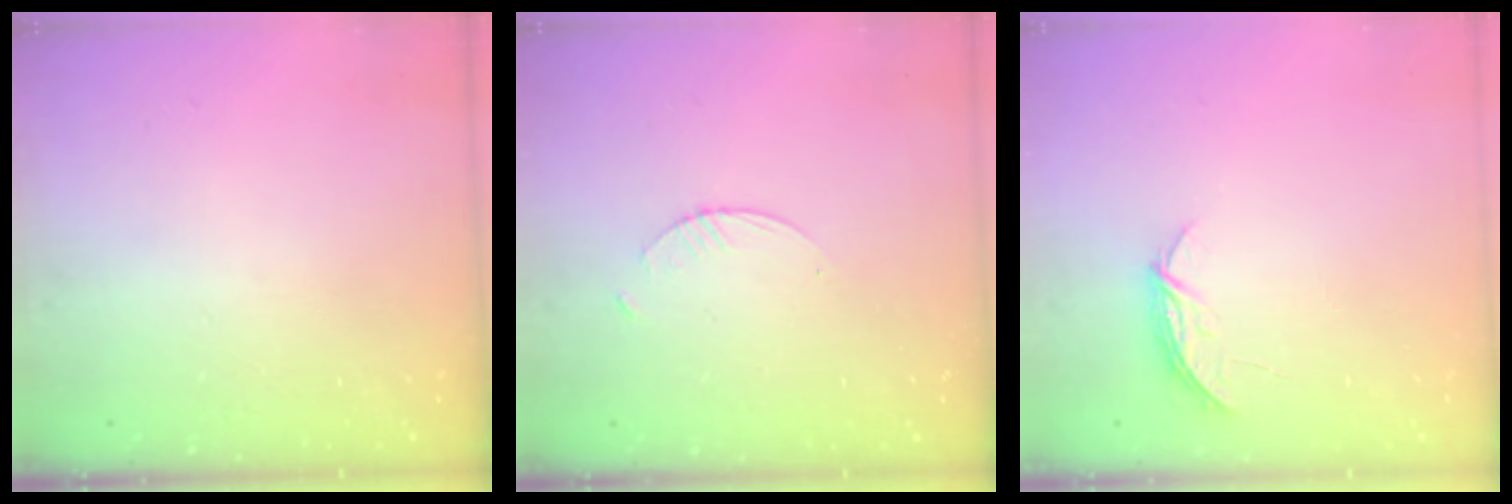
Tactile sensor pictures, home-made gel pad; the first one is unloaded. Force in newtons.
{"total": 1.5, "press": 1.5, "slide": 0.2}
{"total": 4.0, "press": 4.0, "slide": 0.5}